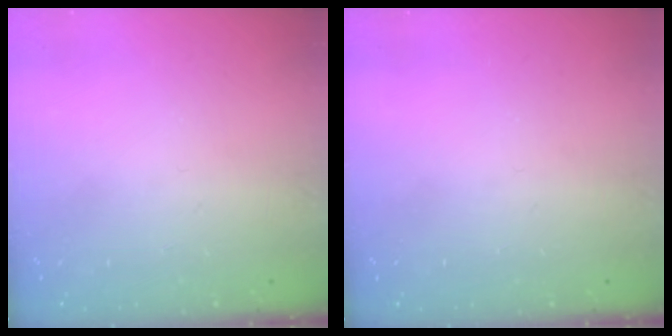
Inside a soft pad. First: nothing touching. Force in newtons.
{"total": 0.0}